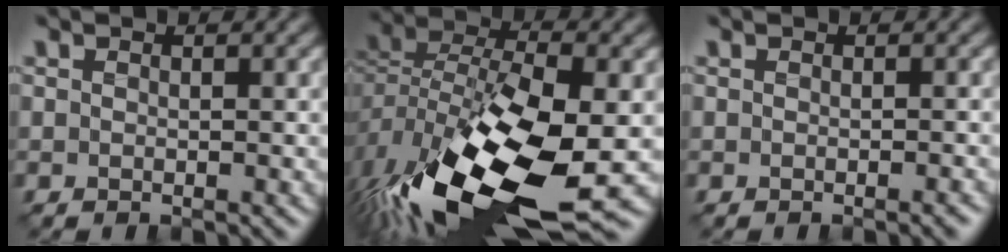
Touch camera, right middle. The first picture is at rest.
{"total": 17.6, "force": [-7.2, 8.3, 13.7], "torque": [-0.291, -0.054, -0.114]}
{"total": 0.6, "force": [-0.5, 0.1, 0.4], "torque": [-0.007, -0.004, -0.008]}